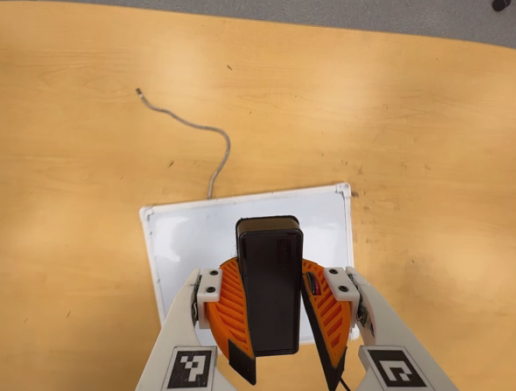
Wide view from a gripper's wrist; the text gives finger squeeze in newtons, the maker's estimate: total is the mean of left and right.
{"total": 9.7, "left": 10.0, "right": 9.4}